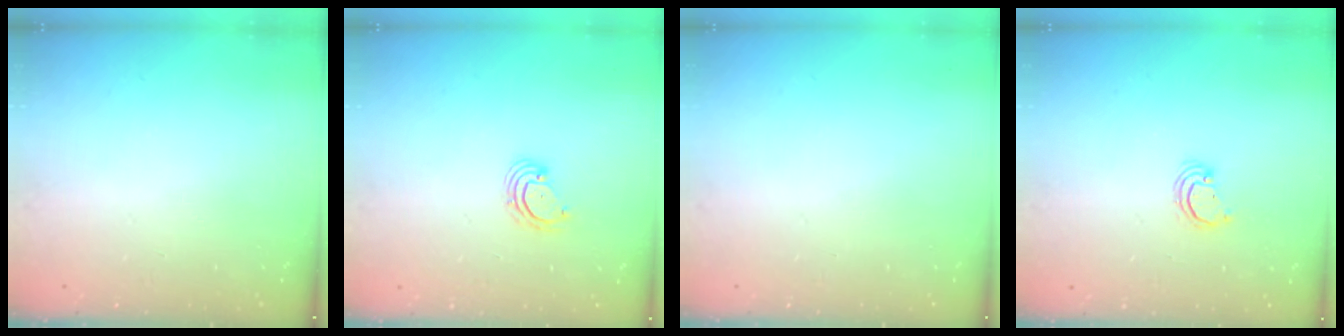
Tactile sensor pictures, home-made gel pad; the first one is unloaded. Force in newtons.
{"total": 2.9, "press": 2.9, "slide": 0.1}
{"total": 0.0}
{"total": 2.7, "press": 2.7, "slide": 0.1}